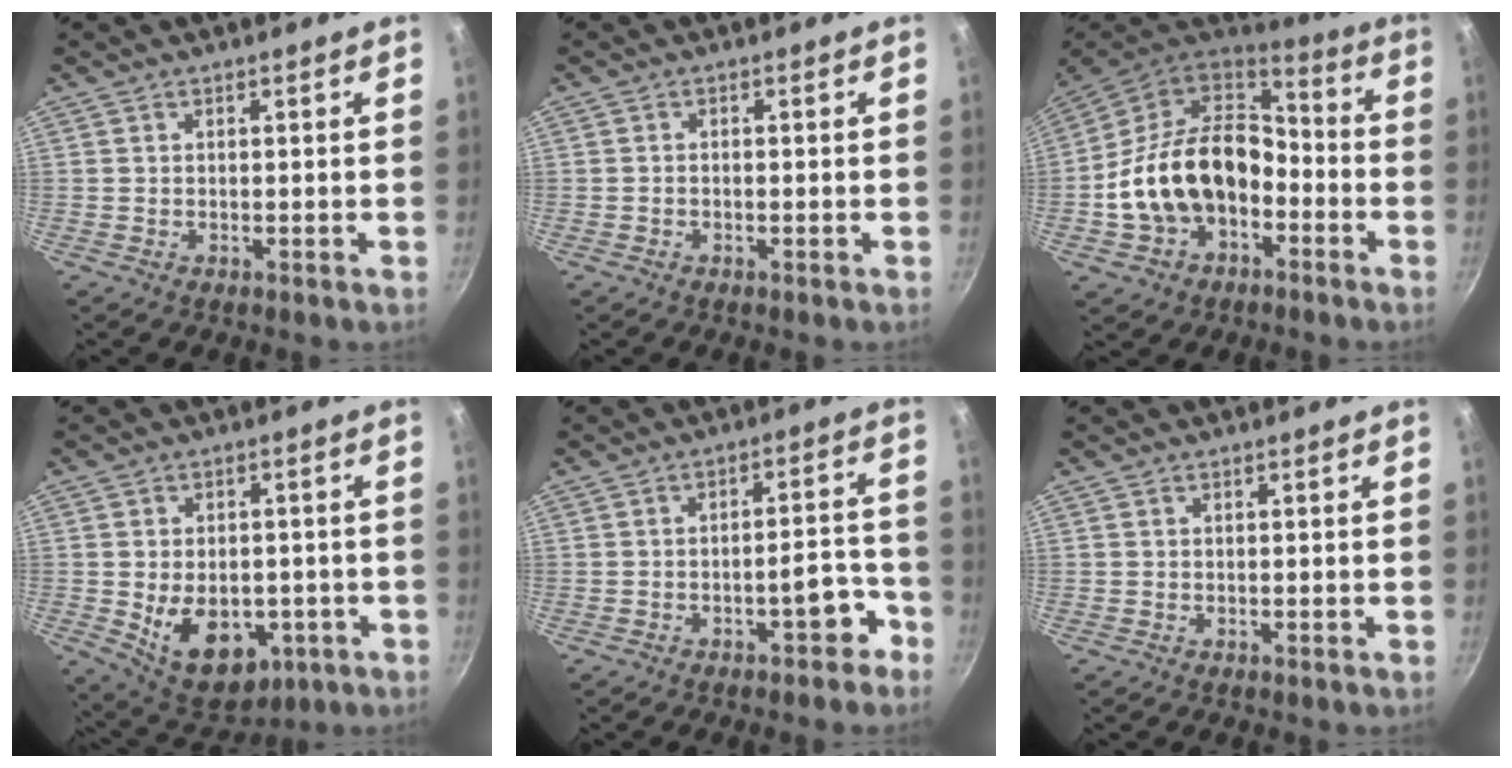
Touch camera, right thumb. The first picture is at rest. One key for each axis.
{"total": 0.8, "fx": -0.5, "fy": 0.4, "fz": 0.4, "tx": -0.011, "ty": 0.005, "tz": -0.011}
{"total": 20.4, "fx": -4.2, "fy": 14.3, "fz": 13.8, "tx": -0.230, "ty": 0.060, "tz": -0.076}
{"total": 13.9, "fx": -3.3, "fy": 9.3, "fz": 9.8, "tx": -0.119, "ty": -0.004, "tz": -0.026}
{"total": 6.6, "fx": -3.9, "fy": 2.6, "fz": 4.7, "tx": -0.032, "ty": 0.050, "tz": -0.039}
{"total": 0.0}